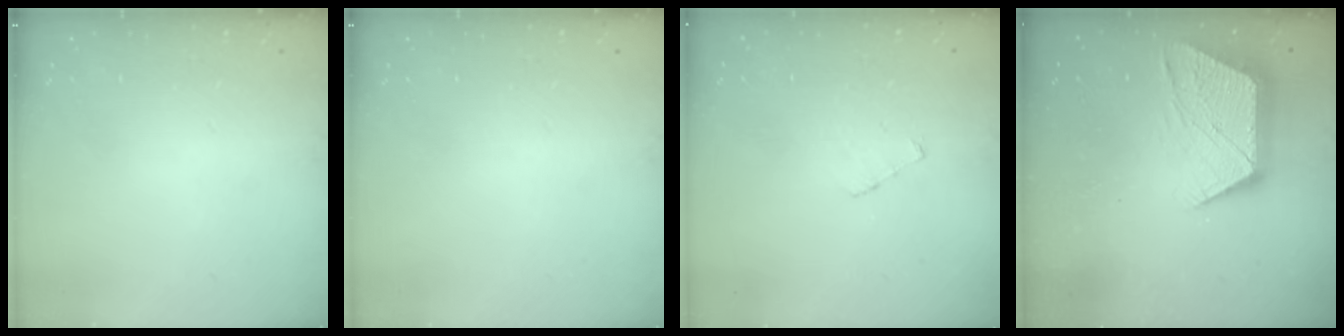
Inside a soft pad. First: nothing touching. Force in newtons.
{"total": 0.0}
{"total": 3.0, "press": 3.0, "slide": 0.3}
{"total": 13.6, "press": 13.6, "slide": 0.8}